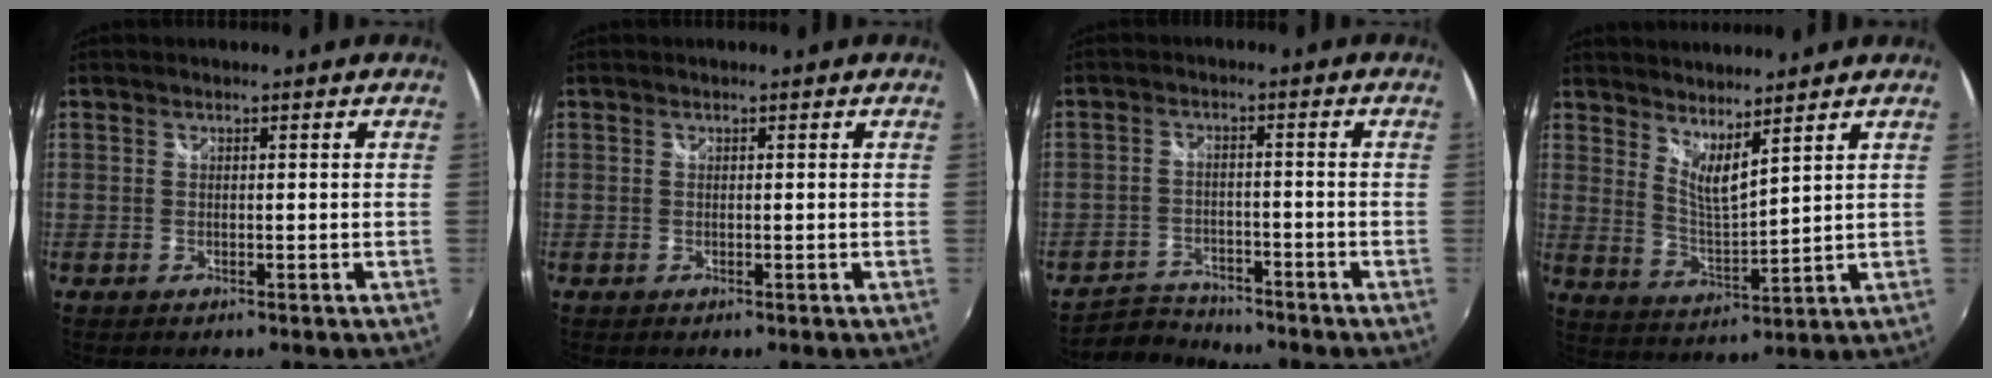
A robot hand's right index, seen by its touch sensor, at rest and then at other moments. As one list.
[{"total": 0.0}, {"total": 5.4, "force": [-5.0, 1.9, -0.3], "torque": [-0.015, 0.008, -0.090]}, {"total": 7.2, "force": [6.0, 0.6, 3.9], "torque": [-0.062, -0.012, 0.104]}]